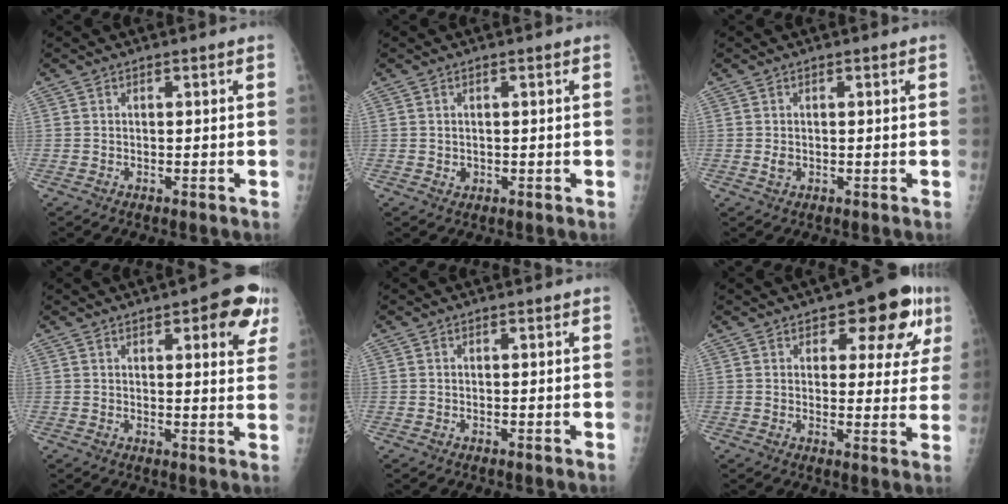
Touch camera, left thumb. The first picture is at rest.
{"total": 1.1, "force": [0.0, 1.0, 0.5], "torque": [-0.006, 0.000, 0.005]}
{"total": 1.3, "force": [0.0, 1.0, 0.9], "torque": [-0.012, -0.001, 0.002]}
{"total": 9.8, "force": [5.0, 3.4, 7.7], "torque": [-0.056, -0.015, 0.052]}
{"total": 0.0}
{"total": 12.4, "force": [6.2, 5.8, 9.1], "torque": [-0.066, -0.012, 0.075]}